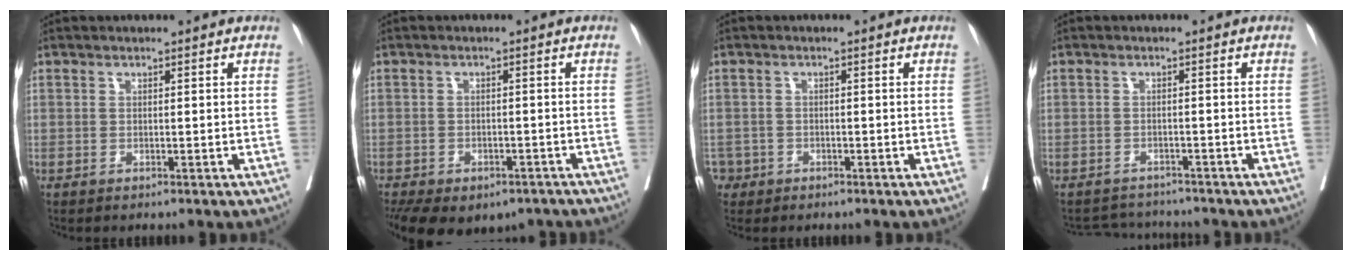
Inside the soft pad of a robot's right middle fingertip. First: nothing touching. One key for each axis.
{"total": 15.7, "fx": -10.6, "fy": 9.1, "fz": 7.1, "tx": -0.176, "ty": -0.010, "tz": -0.131}
{"total": 2.4, "fx": -1.2, "fy": 2.0, "fz": -0.3, "tx": 0.003, "ty": 0.010, "tz": -0.025}
{"total": 3.9, "fx": -3.8, "fy": 0.6, "fz": -0.6, "tx": 0.008, "ty": 0.001, "tz": -0.060}